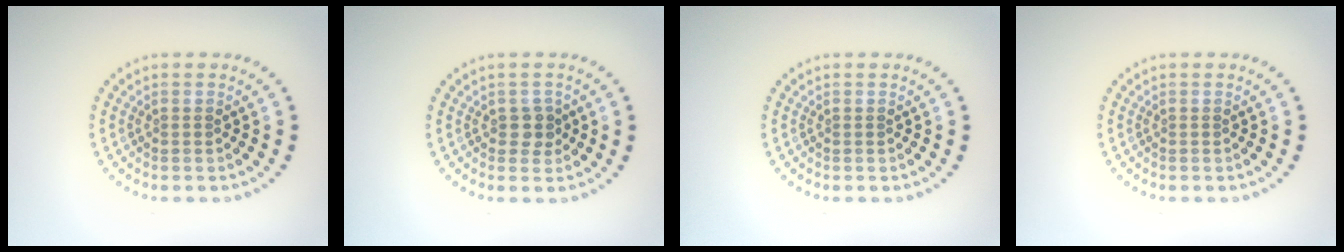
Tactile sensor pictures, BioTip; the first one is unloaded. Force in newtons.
{"total": 1.4, "press": 1.3, "slide": 0.4}
{"total": 0.0}
{"total": 0.0}